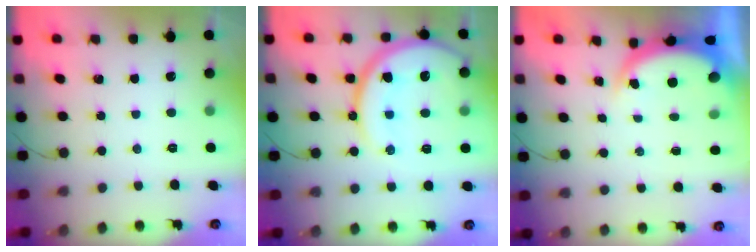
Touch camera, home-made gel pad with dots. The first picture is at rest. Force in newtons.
{"total": 18.3, "press": 18.2, "slide": 2.0}
{"total": 4.6, "press": 4.5, "slide": 1.3}